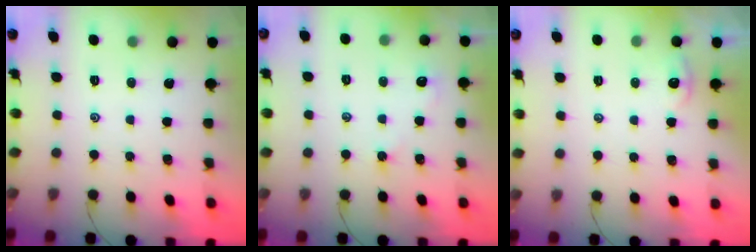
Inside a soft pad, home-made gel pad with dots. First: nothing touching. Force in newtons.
{"total": 1.9, "press": 1.8, "slide": 0.4}
{"total": 0.0}